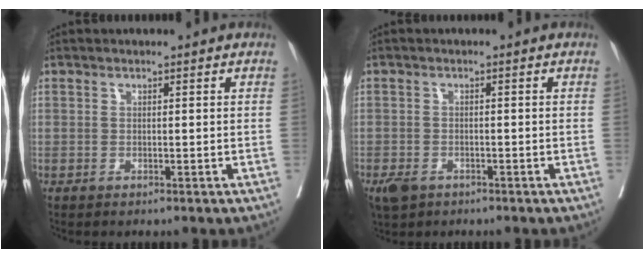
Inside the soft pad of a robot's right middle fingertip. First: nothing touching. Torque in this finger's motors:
{"motor_torque": [0.05, -0.03, 0.06, 0.05]}